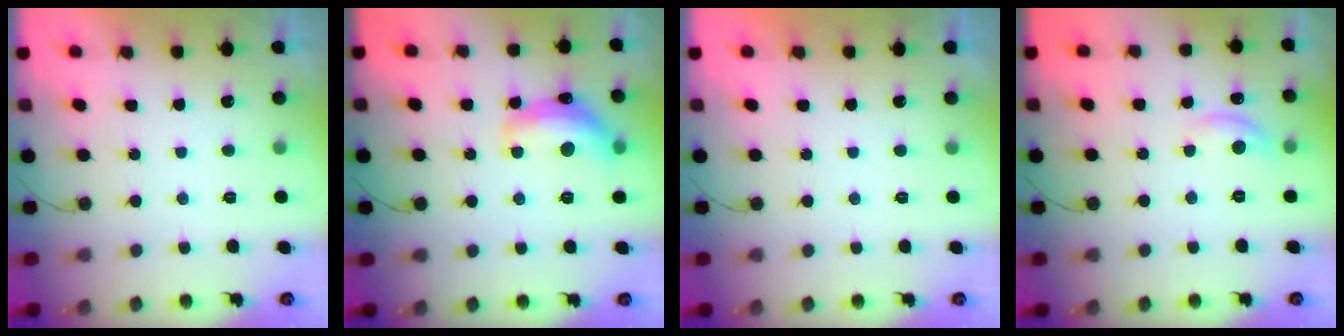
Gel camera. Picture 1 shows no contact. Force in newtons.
{"total": 16.3, "press": 16.3, "slide": 1.0}
{"total": 0.0}
{"total": 8.5, "press": 8.5, "slide": 0.5}